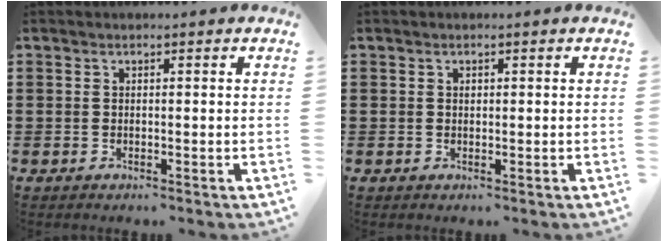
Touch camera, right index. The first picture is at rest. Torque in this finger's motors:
{"motor_torque": [0.06, 0.08, 0.00, 0.00]}